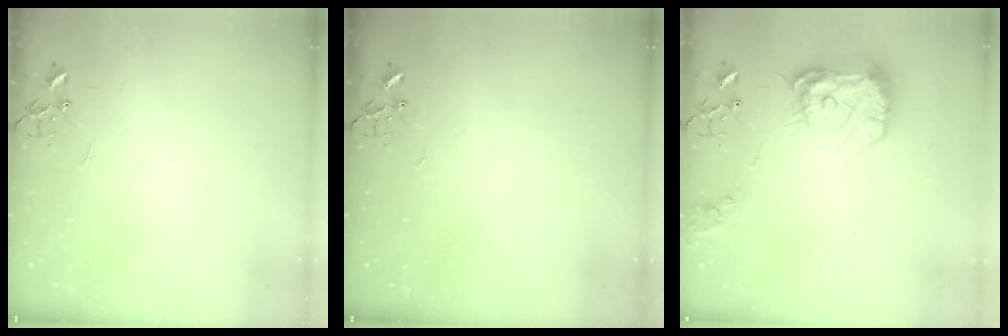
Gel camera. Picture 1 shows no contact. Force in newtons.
{"total": 0.0}
{"total": 19.8, "press": 19.7, "slide": 2.0}